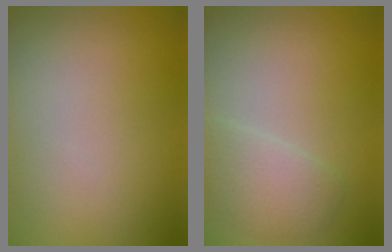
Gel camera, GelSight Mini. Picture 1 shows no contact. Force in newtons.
{"total": 2.4, "press": 2.4, "slide": 0.1}